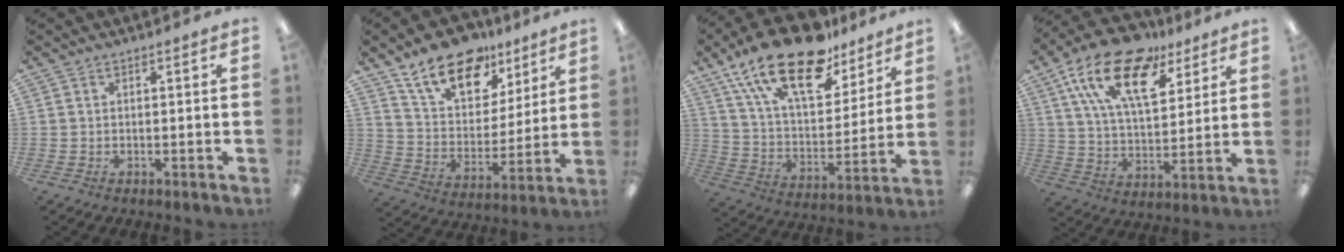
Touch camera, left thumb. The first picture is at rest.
{"total": 17.7, "force": [12.6, 9.3, 8.2], "torque": [-0.149, -0.068, 0.227]}
{"total": 23.7, "force": [16.4, 10.0, 14.0], "torque": [-0.266, -0.101, 0.281]}
{"total": 20.2, "force": [12.4, 9.7, 12.6], "torque": [-0.223, -0.056, 0.219]}